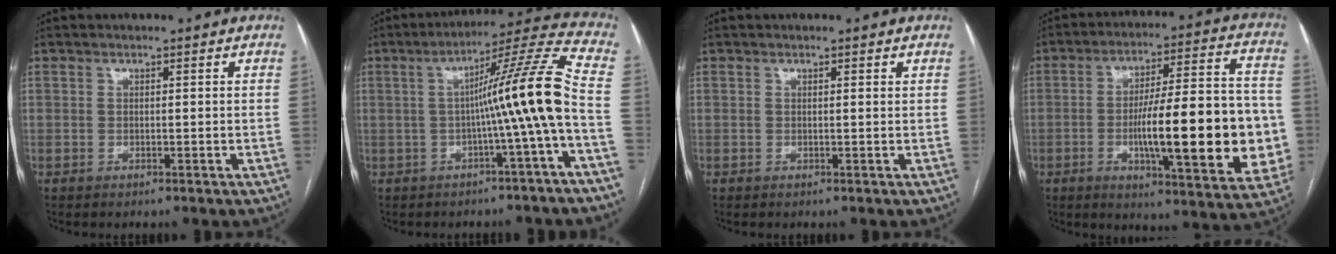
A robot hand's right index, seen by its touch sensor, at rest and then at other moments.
{"total": 12.3, "force": [-2.1, -2.4, 11.9], "torque": [-0.168, 0.019, -0.036]}
{"total": 0.5, "force": [0.3, 0.0, 0.4], "torque": [-0.006, 0.002, 0.003]}
{"total": 22.8, "force": [-3.8, 4.5, 22.0], "torque": [-0.271, 0.019, -0.046]}